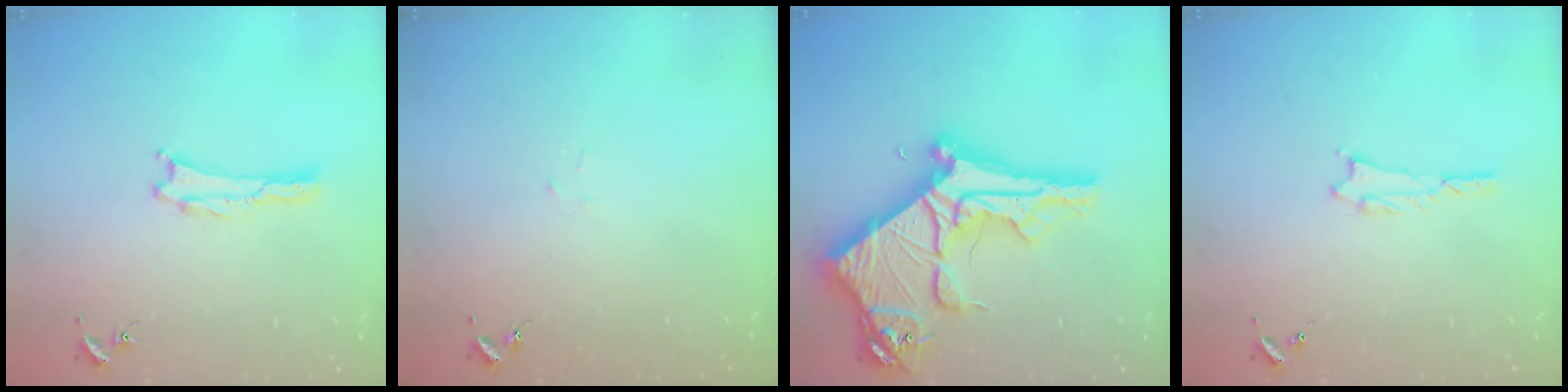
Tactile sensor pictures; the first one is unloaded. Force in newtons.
{"total": 1.0, "press": 1.0, "slide": 0.1}
{"total": 13.5, "press": 13.4, "slide": 1.4}
{"total": 0.9, "press": 0.9, "slide": 0.2}